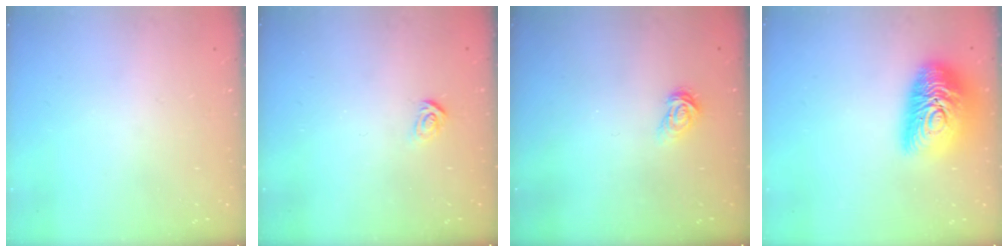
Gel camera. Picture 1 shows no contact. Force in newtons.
{"total": 2.6, "press": 2.6, "slide": 0.3}
{"total": 3.8, "press": 3.8, "slide": 0.5}
{"total": 19.1, "press": 19.1, "slide": 1.2}